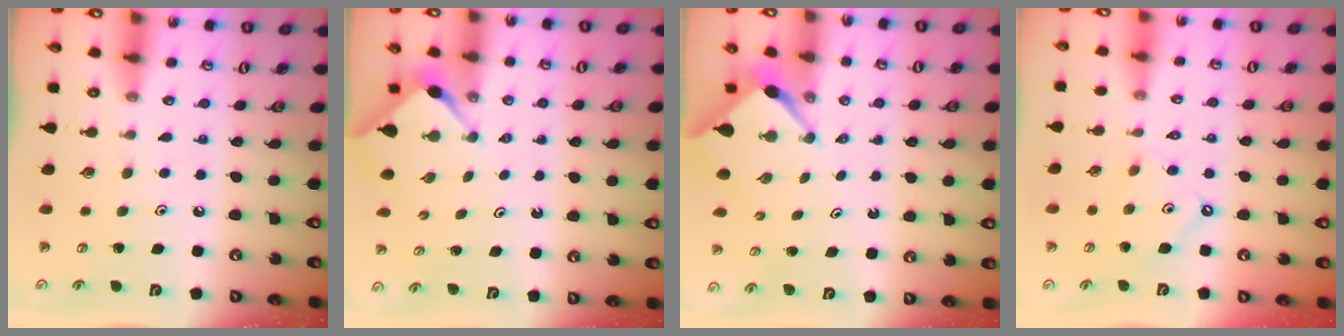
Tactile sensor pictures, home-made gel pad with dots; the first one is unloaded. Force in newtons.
{"total": 2.9, "press": 2.8, "slide": 0.4}
{"total": 2.4, "press": 2.4, "slide": 0.3}
{"total": 4.6, "press": 4.6, "slide": 0.6}